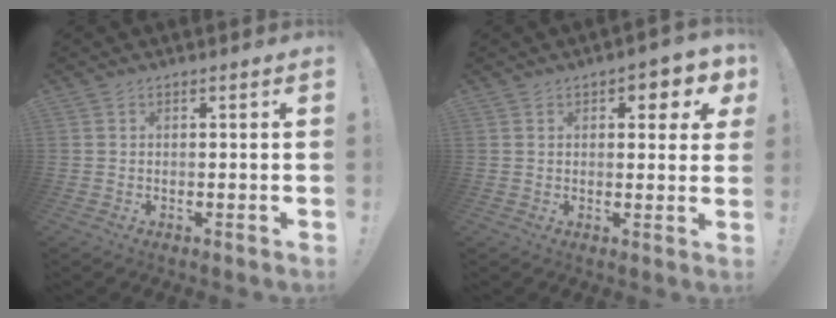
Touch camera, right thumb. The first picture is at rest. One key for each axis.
{"total": 4.2, "fx": 1.6, "fy": 2.4, "fz": 3.0, "tx": -0.014, "ty": -0.011, "tz": 0.019}